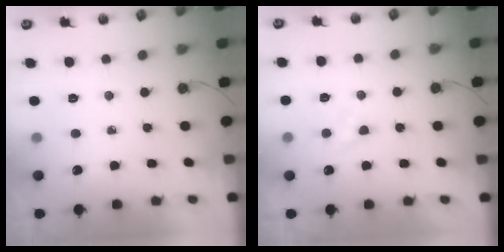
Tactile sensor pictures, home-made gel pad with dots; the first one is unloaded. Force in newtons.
{"total": 3.3, "press": 3.2, "slide": 0.5}